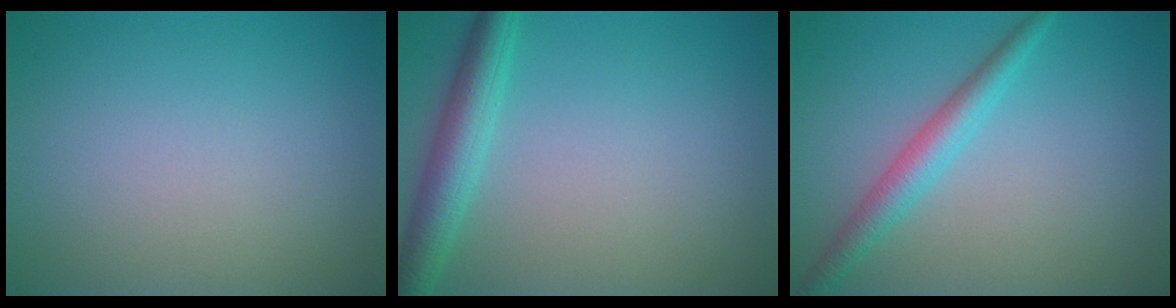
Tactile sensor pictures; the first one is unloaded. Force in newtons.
{"total": 3.8, "press": 3.8, "slide": 0.2}
{"total": 3.0, "press": 3.0, "slide": 0.1}